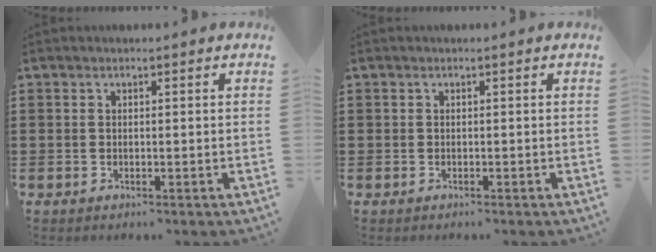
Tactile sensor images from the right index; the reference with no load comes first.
{"total": 0.0}